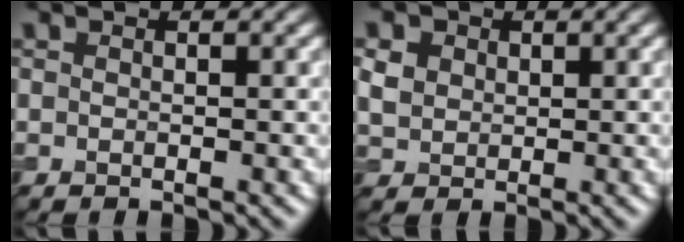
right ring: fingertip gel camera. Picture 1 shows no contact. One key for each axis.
{"total": 2.7, "fx": 1.0, "fy": 2.2, "fz": 1.2, "tx": -0.031, "ty": 0.003, "tz": 0.016}